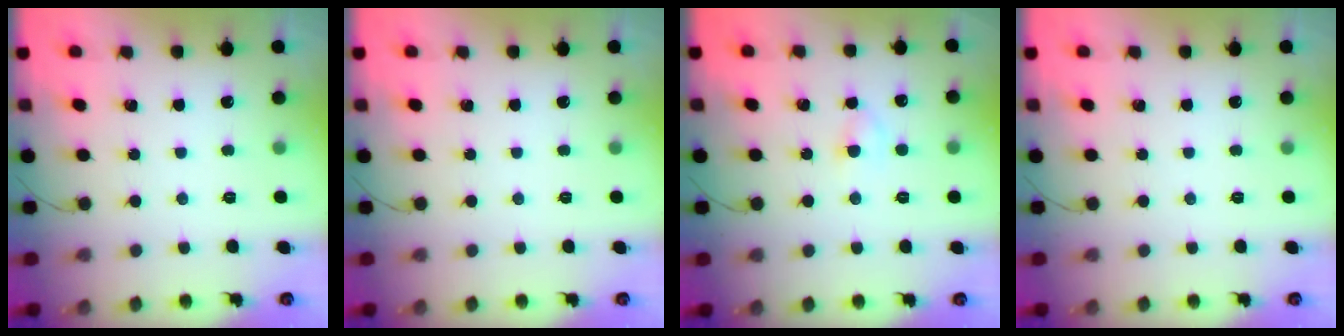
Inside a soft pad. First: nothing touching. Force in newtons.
{"total": 0.0}
{"total": 2.6, "press": 2.4, "slide": 1.0}
{"total": 0.0}